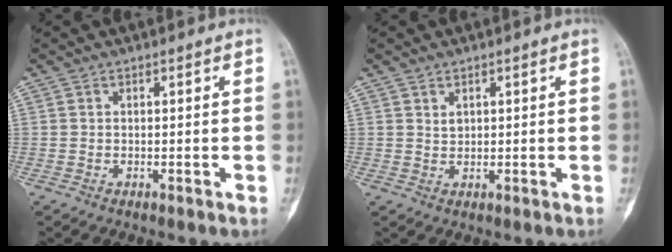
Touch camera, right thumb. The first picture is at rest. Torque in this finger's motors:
{"motor_torque": [-0.43, 0.33, 0.23, 0.24, -0.01]}